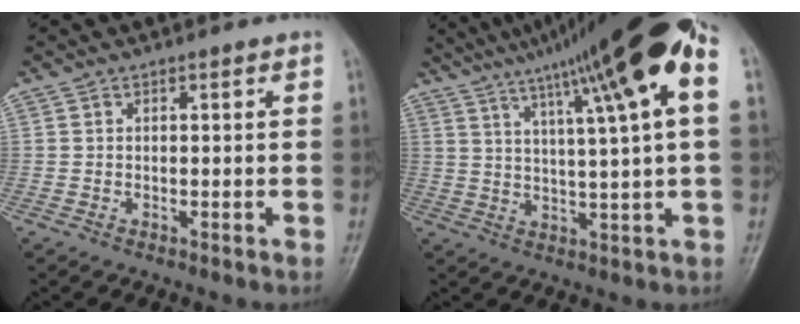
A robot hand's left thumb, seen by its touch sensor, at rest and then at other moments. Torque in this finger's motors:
{"motor_torque": [2.50, 2.51, 1.96, -0.81, 0.20]}